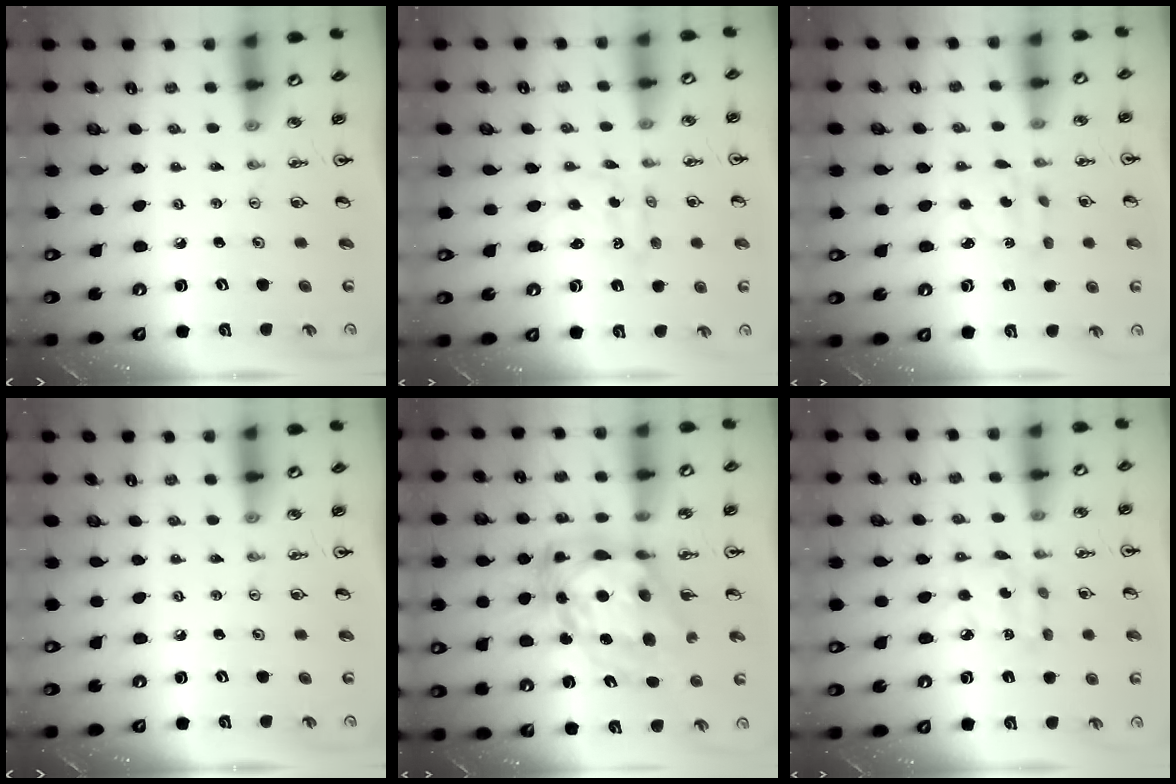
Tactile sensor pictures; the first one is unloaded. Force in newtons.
{"total": 0.0}
{"total": 3.2, "press": 3.1, "slide": 0.7}
{"total": 0.0}
{"total": 15.8, "press": 15.8, "slide": 1.4}
{"total": 6.4, "press": 6.4, "slide": 0.3}